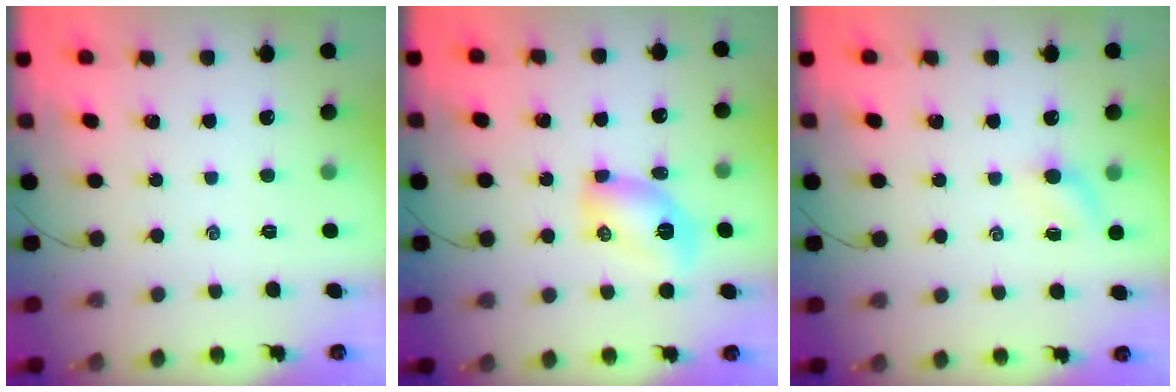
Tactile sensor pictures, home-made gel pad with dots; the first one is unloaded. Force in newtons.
{"total": 7.8, "press": 7.7, "slide": 1.4}
{"total": 5.7, "press": 5.6, "slide": 1.2}